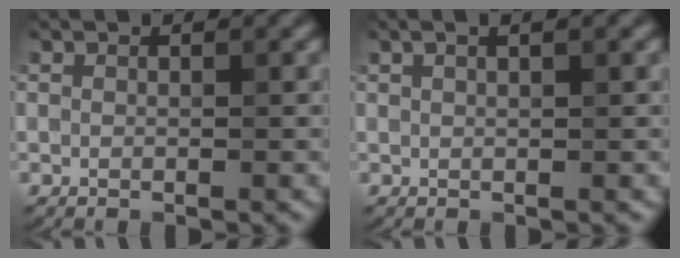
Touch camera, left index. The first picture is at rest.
{"total": 2.5, "force": [1.4, 0.9, 1.8], "torque": [-0.012, 0.006, 0.002]}